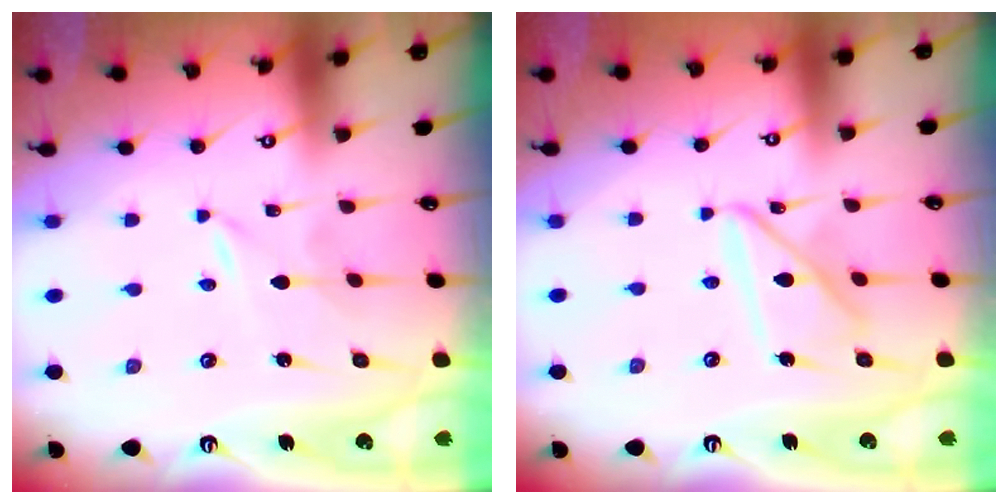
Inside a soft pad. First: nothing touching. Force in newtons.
{"total": 11.5, "press": 11.5, "slide": 1.1}